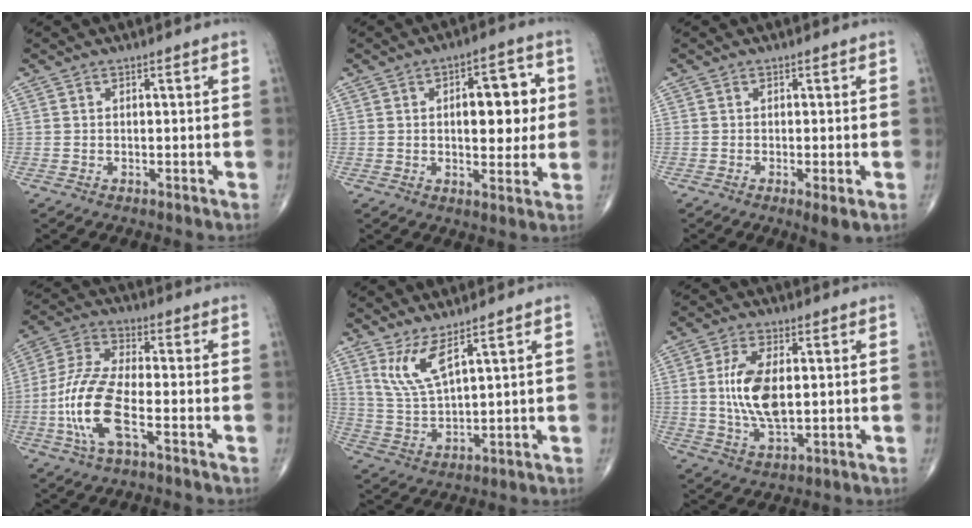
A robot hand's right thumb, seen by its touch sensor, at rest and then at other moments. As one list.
[{"total": 11.1, "force": [1.5, 5.4, 9.5], "torque": [-0.095, 0.004, 0.021]}, {"total": 3.2, "force": [-1.1, 0.6, 3.0], "torque": [-0.051, -0.012, -0.017]}, {"total": 12.6, "force": [-3.9, 4.0, 11.3], "torque": [-0.257, 0.020, -0.081]}, {"total": 6.8, "force": [4.1, 1.3, 5.2], "torque": [-0.112, -0.038, 0.094]}, {"total": 10.5, "force": [0.8, 4.9, 9.2], "torque": [-0.187, -0.011, 0.020]}]